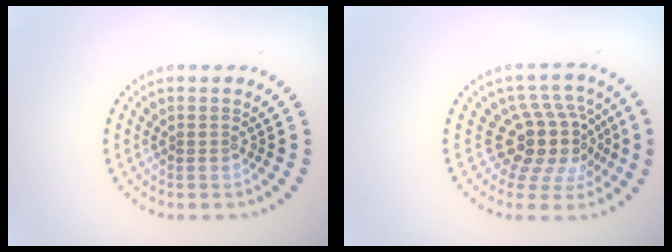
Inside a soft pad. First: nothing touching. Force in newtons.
{"total": 5.0, "press": 3.7, "slide": 3.3}